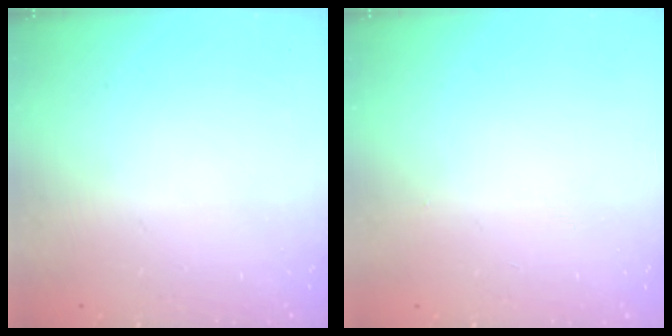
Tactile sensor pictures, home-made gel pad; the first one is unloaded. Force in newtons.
{"total": 3.3, "press": 2.4, "slide": 2.2}